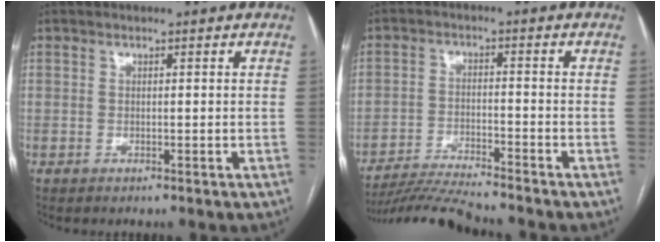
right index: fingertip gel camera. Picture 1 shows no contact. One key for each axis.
{"total": 9.3, "fx": -8.9, "fy": -1.0, "fz": 2.7, "tx": -0.043, "ty": -0.017, "tz": -0.155}